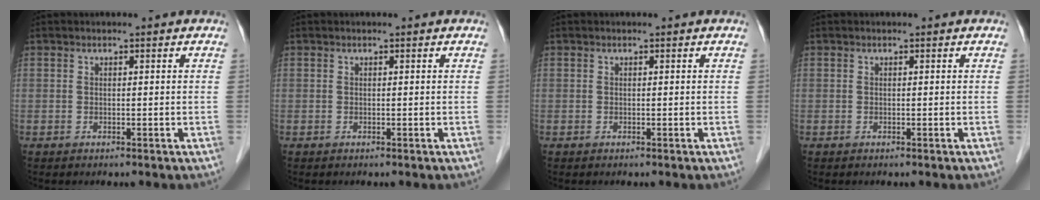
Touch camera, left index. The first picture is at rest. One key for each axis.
{"total": 0.0}
{"total": 0.0}
{"total": 0.0}